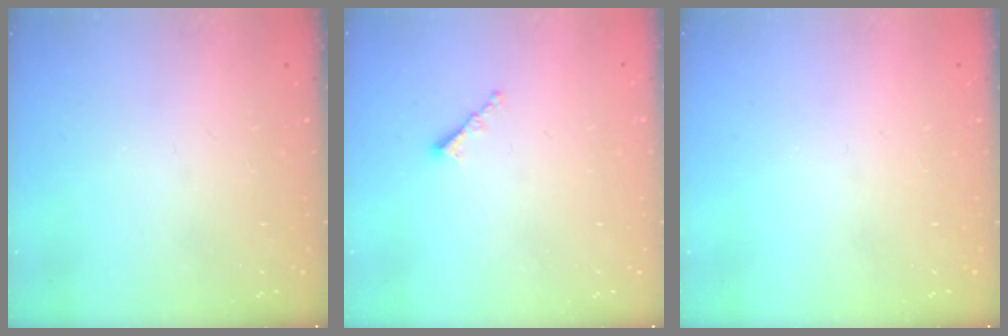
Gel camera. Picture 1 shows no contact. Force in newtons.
{"total": 1.2, "press": 1.1, "slide": 0.5}
{"total": 0.0}